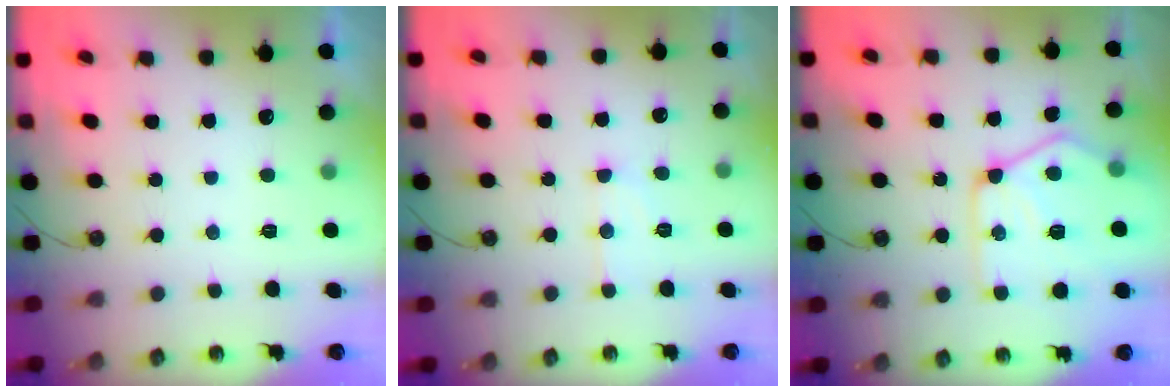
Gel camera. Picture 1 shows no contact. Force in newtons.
{"total": 7.5, "press": 7.5, "slide": 0.6}
{"total": 15.4, "press": 15.4, "slide": 1.1}